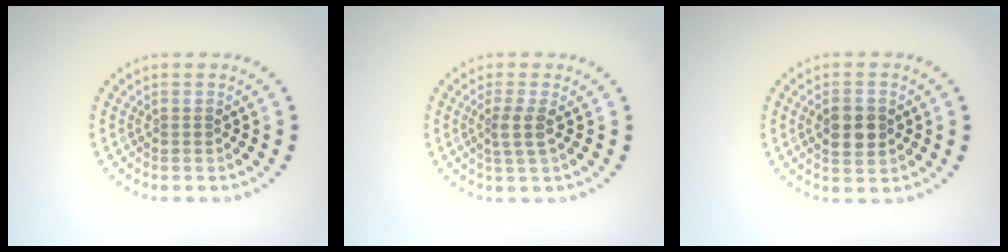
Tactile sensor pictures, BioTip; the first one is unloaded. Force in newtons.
{"total": 1.9, "press": 1.5, "slide": 1.1}
{"total": 3.0, "press": 3.0, "slide": 0.1}